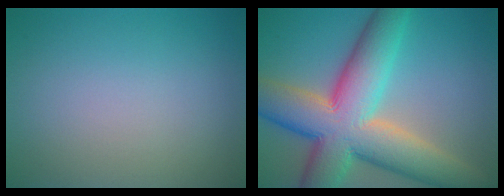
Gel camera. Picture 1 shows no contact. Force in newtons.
{"total": 13.2, "press": 13.2, "slide": 0.9}